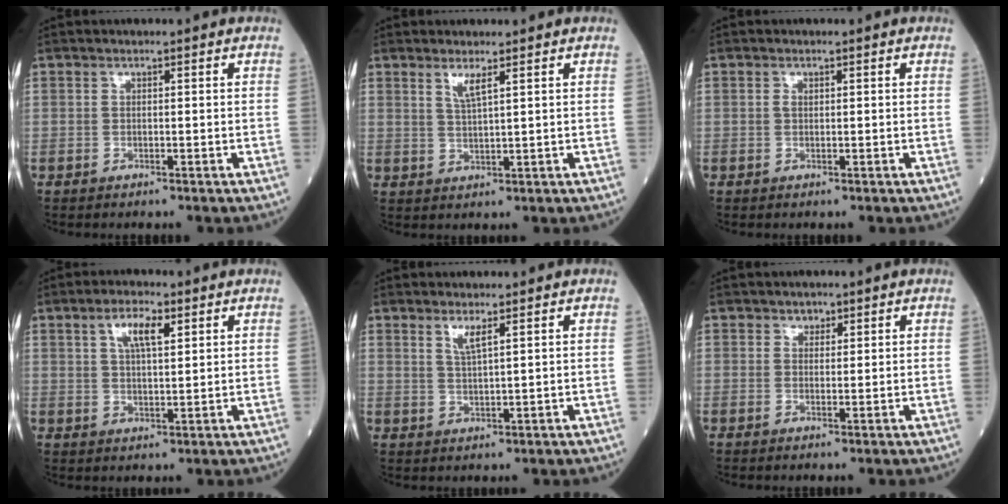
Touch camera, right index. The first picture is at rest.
{"total": 2.6, "force": [1.7, -0.2, 2.0], "torque": [-0.045, -0.006, 0.037]}
{"total": 0.6, "force": [0.3, 0.3, 0.4], "torque": [-0.013, 0.000, 0.006]}
{"total": 5.0, "force": [2.5, 1.3, 4.1], "torque": [-0.082, 0.007, 0.049]}
{"total": 2.4, "force": [1.6, -0.2, 1.8], "torque": [-0.041, -0.006, 0.036]}
{"total": 1.3, "force": [0.9, 0.8, 0.2], "torque": [0.000, -0.003, 0.015]}